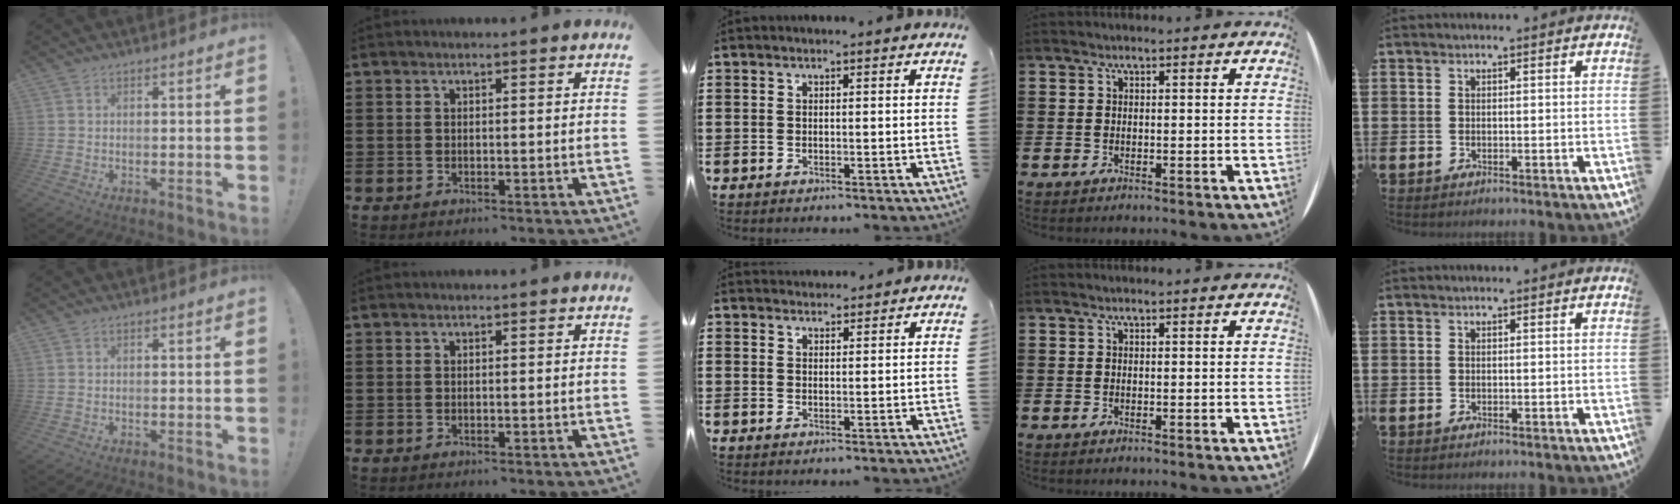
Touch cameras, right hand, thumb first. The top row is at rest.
{"middle": {"total": 1.8, "force": [1.8, 0.4, -0.1], "torque": [0.006, 0.001, 0.033]}}